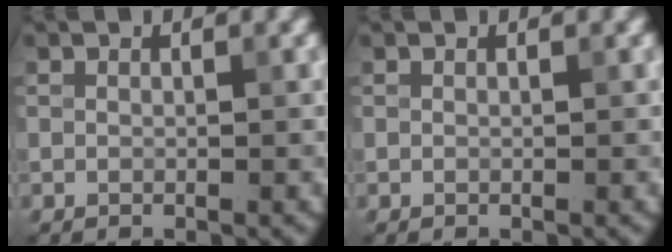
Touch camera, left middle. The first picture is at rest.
{"total": 0.0}